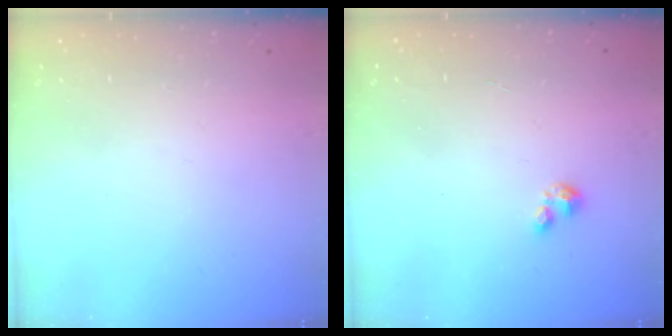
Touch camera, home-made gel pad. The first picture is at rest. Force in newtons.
{"total": 0.7, "press": 0.6, "slide": 0.2}